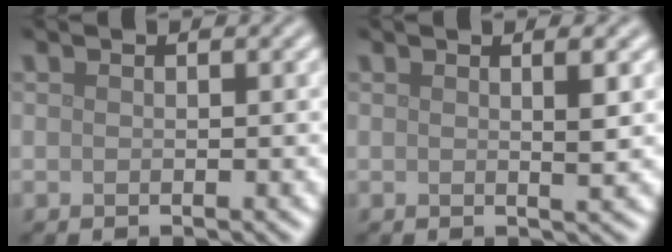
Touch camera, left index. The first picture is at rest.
{"total": 1.8, "force": [0.6, 0.3, 1.7], "torque": [-0.023, 0.003, 0.005]}